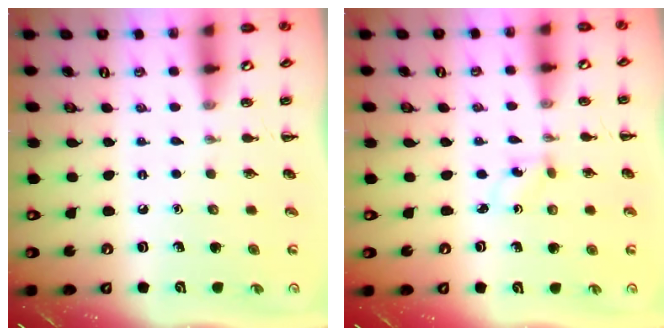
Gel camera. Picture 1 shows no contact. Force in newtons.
{"total": 0.9, "press": 0.7, "slide": 0.5}